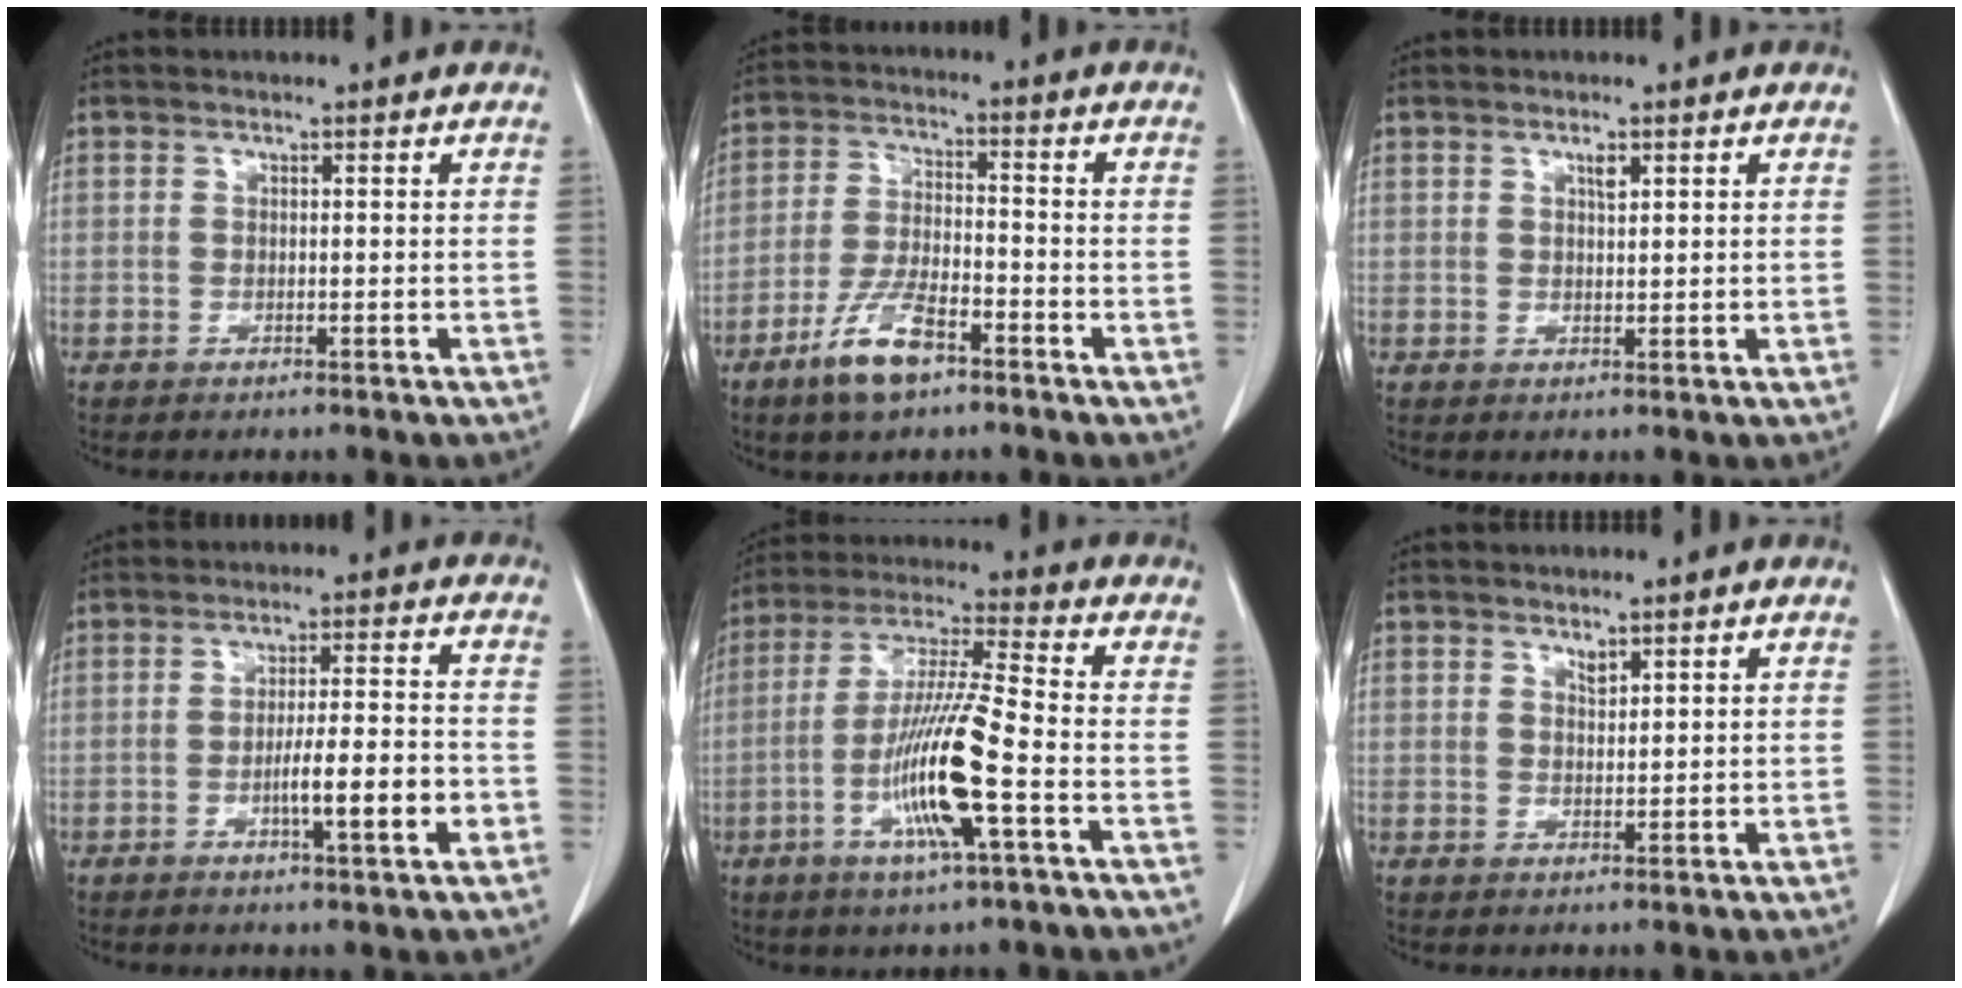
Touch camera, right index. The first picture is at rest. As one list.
[{"total": 8.2, "force": [-5.0, 2.3, 6.0], "torque": [-0.121, -0.007, -0.095]}, {"total": 1.5, "force": [0.9, 0.4, 1.1], "torque": [-0.016, -0.004, 0.014]}, {"total": 8.3, "force": [-2.7, 0.4, 7.8], "torque": [-0.121, 0.003, -0.043]}, {"total": 13.5, "force": [-4.2, 0.3, 12.8], "torque": [-0.255, -0.009, -0.084]}, {"total": 1.4, "force": [1.2, 0.4, 0.7], "torque": [-0.009, -0.005, 0.021]}]